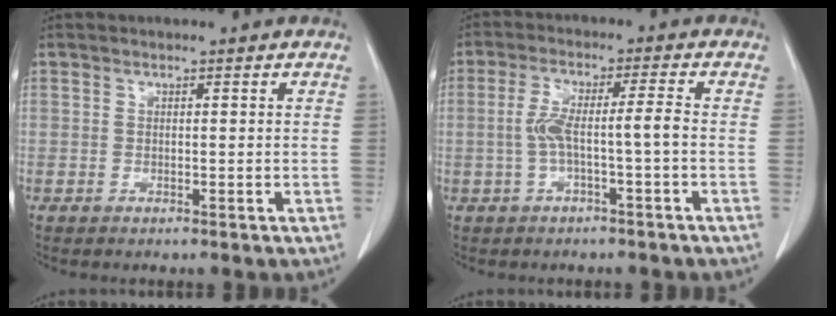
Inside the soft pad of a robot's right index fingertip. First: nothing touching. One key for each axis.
{"total": 5.6, "fx": -1.0, "fy": 0.1, "fz": 5.5, "tx": -0.114, "ty": 0.023, "tz": -0.014}